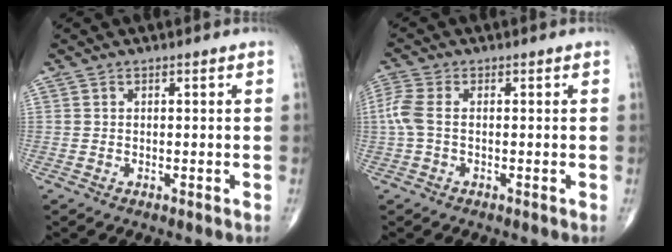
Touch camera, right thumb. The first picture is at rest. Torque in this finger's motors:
{"motor_torque": [-0.22, 0.38, 0.61, -0.02, 0.20]}